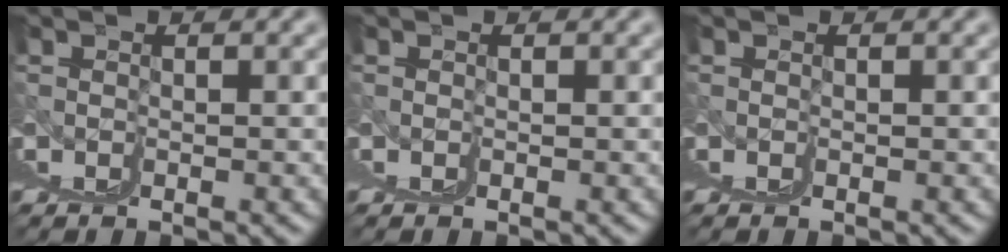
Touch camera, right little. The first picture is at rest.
{"total": 1.3, "force": [0.7, -0.8, -0.8], "torque": [0.016, 0.007, 0.008]}
{"total": 0.0}